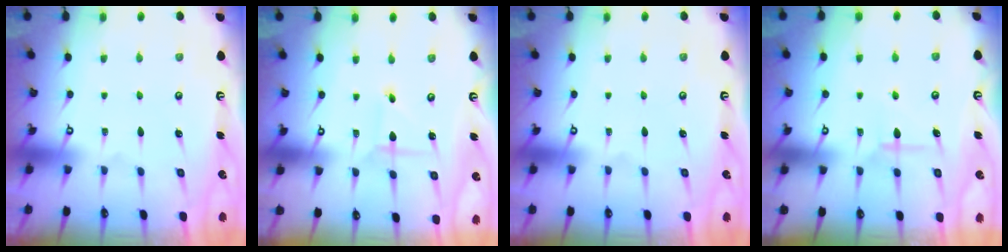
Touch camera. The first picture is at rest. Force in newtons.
{"total": 2.2, "press": 2.1, "slide": 0.3}
{"total": 0.0}
{"total": 6.7, "press": 6.7, "slide": 0.6}